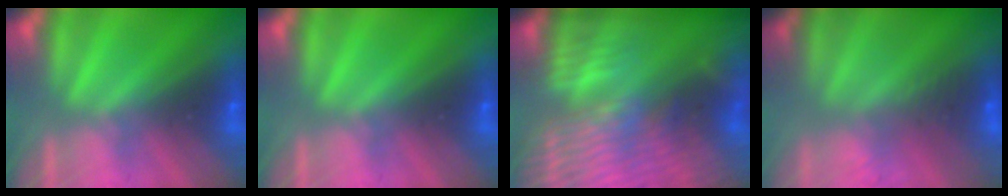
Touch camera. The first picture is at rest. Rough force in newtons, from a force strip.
{"total": 0.0}
{"total": 7.9}
{"total": 2.7}